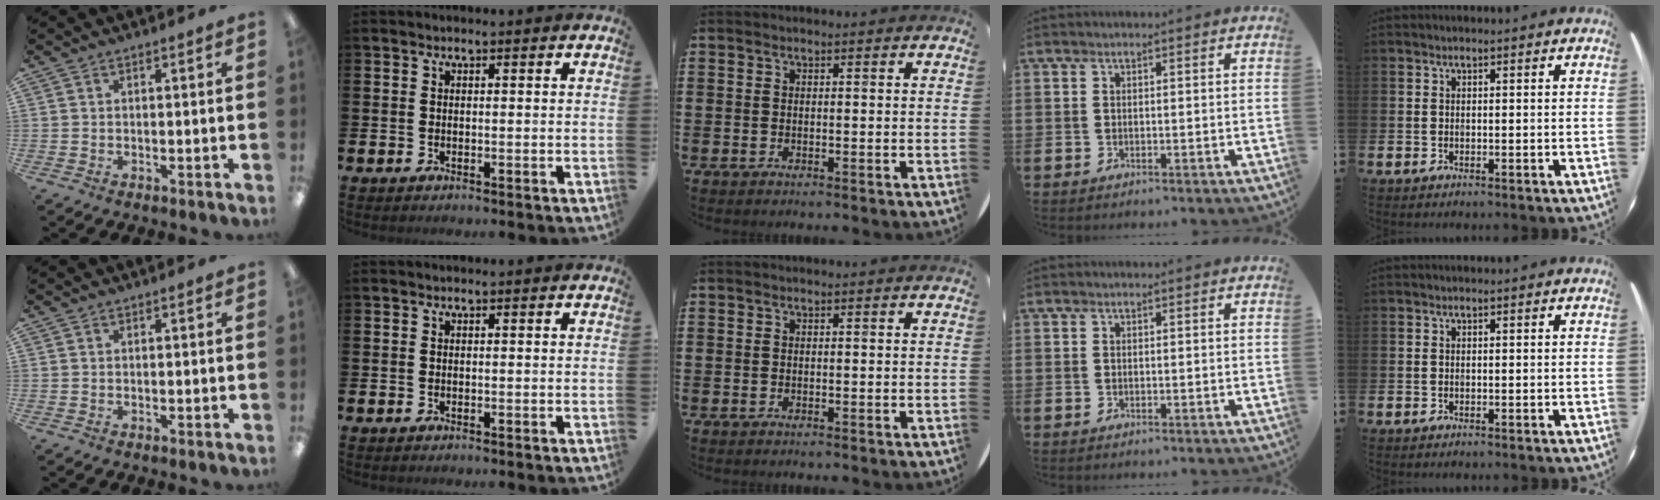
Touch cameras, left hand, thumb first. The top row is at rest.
{}